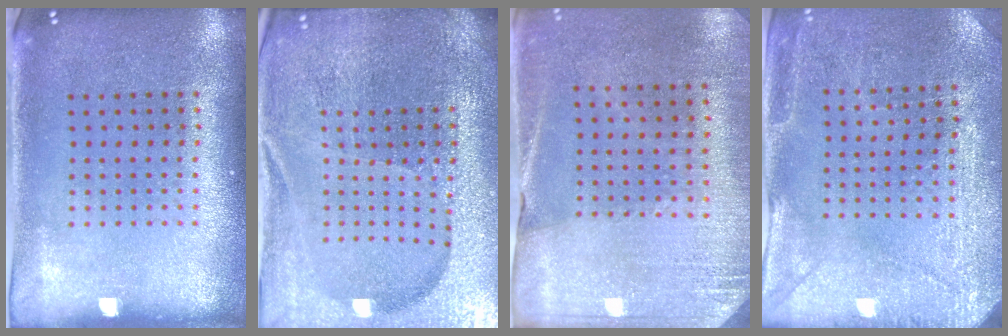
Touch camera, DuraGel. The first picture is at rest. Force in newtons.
{"total": 5.1, "press": 4.7, "slide": 1.8}
{"total": 2.7, "press": 2.6, "slide": 0.9}
{"total": 2.9, "press": 2.8, "slide": 0.6}